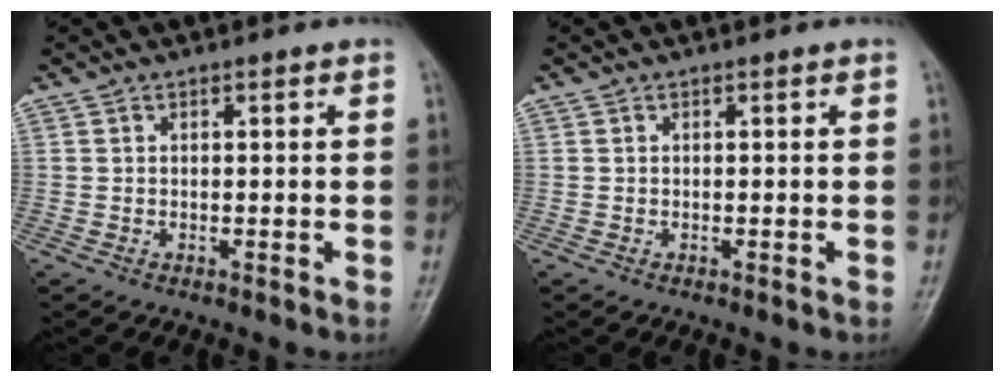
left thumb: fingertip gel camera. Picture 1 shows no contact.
{"total": 0.0}